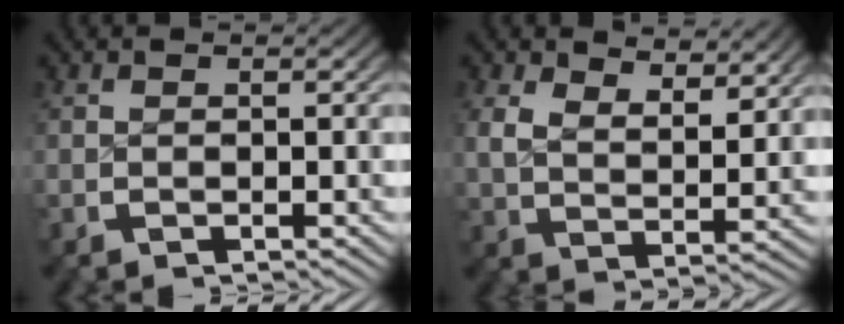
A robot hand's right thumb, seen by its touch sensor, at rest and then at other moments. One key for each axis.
{"total": 4.1, "fx": 2.7, "fy": 1.8, "fz": 2.5, "tx": -0.045, "ty": -0.016, "tz": 0.060}